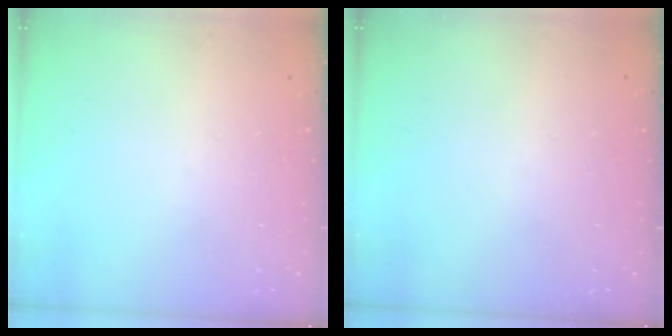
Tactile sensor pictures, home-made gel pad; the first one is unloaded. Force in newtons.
{"total": 0.0}